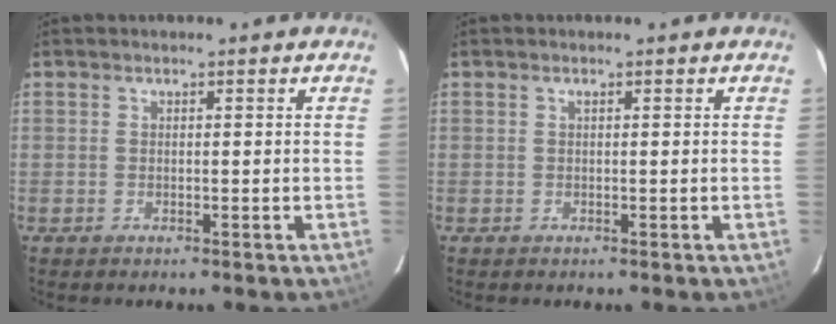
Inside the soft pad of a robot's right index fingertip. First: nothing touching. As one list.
[{"total": 0.0}]